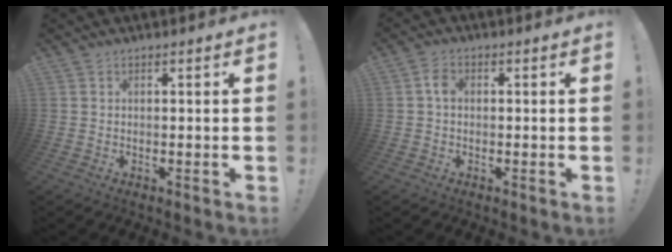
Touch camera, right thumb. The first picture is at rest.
{"total": 3.5, "force": [-0.1, 2.6, 2.2], "torque": [-0.041, 0.012, -0.003]}